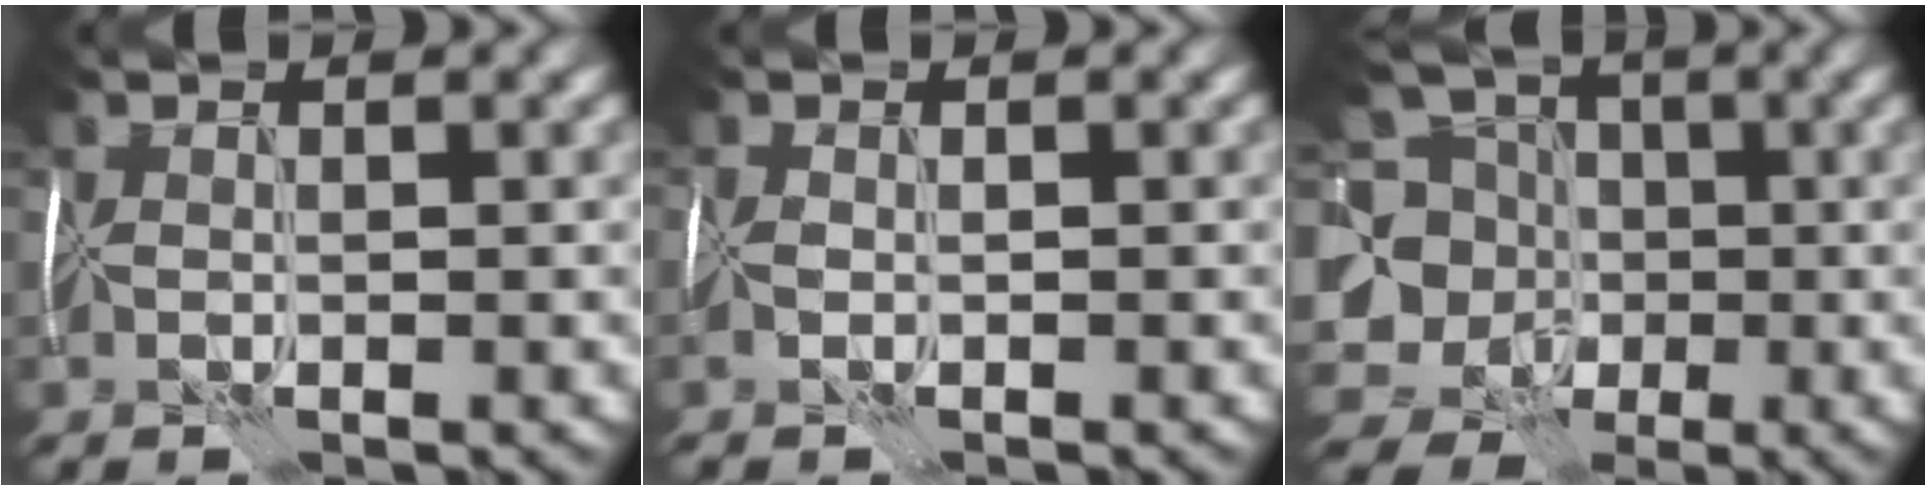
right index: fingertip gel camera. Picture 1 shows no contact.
{"total": 1.2, "force": [-0.9, 0.5, 0.7], "torque": [-0.017, -0.003, -0.019]}
{"total": 11.8, "force": [-0.6, 10.5, 5.4], "torque": [-0.116, 0.024, -0.037]}